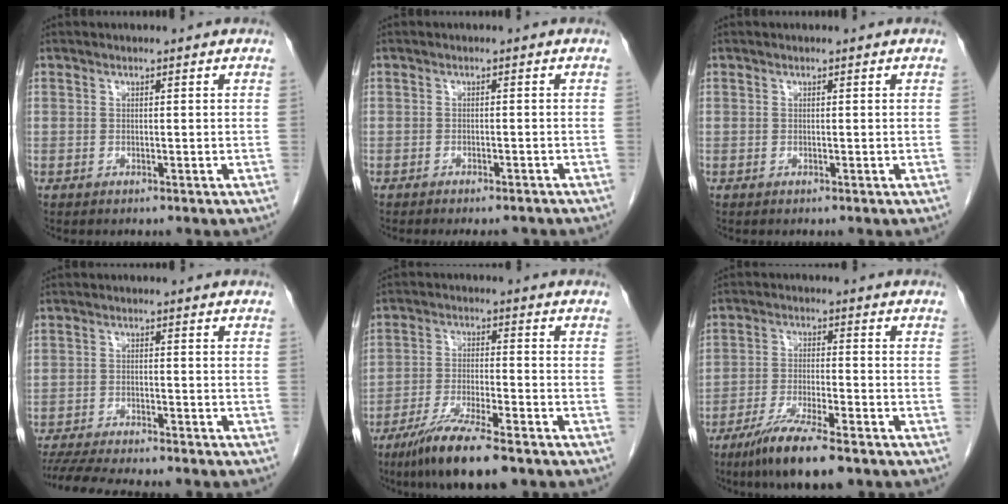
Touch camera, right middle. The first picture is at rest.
{"total": 4.5, "force": [-4.1, 1.1, 1.5], "torque": [-0.014, -0.007, -0.049]}
{"total": 0.0}
{"total": 12.7, "force": [-11.2, 1.4, 5.7], "torque": [-0.085, -0.014, -0.163]}
{"total": 10.9, "force": [-7.8, 1.3, 7.5], "torque": [-0.133, -0.027, -0.134]}
{"total": 10.1, "force": [-7.2, 1.1, 7.0], "torque": [-0.123, -0.024, -0.120]}